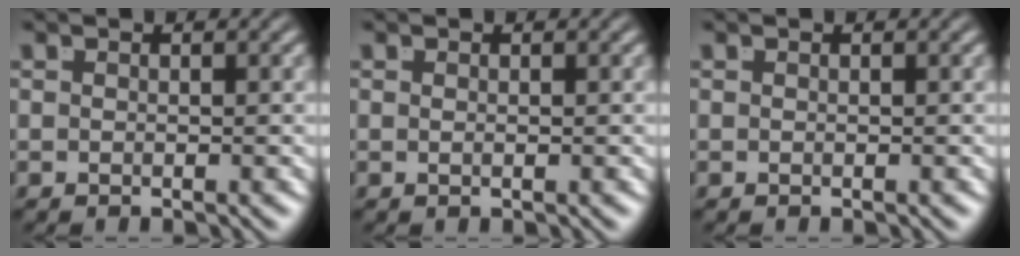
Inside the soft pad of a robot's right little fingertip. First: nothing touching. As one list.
[{"total": 0.6, "force": [-0.1, -0.5, 0.3], "torque": [-0.007, -0.006, 0.002]}, {"total": 0.0}]